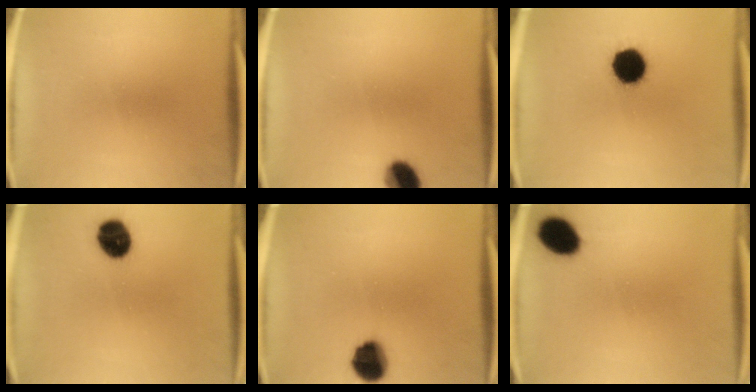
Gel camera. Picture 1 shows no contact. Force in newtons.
{"total": 7.0}
{"total": 12.5}
{"total": 9.4}
{"total": 9.1}
{"total": 8.6}